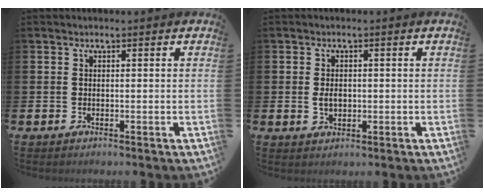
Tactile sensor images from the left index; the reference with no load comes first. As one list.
[{"total": 2.0, "force": [0.0, 1.4, 1.5], "torque": [-0.021, 0.003, -0.004]}]